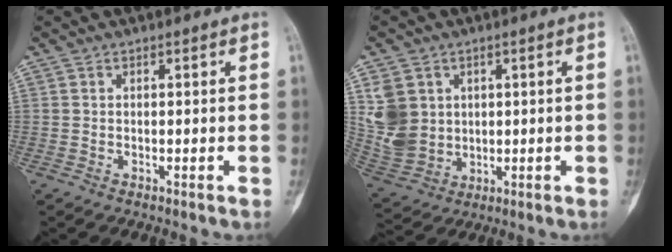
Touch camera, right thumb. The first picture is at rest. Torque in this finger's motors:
{"motor_torque": [0.58, 0.70, 0.88, 0.56, 0.04]}